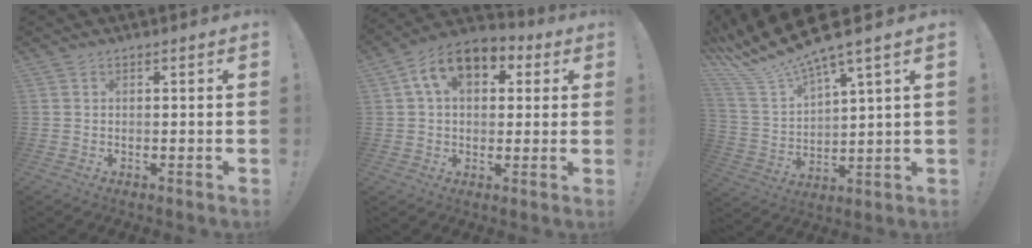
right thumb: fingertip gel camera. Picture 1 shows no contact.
{"total": 12.6, "force": [4.8, 8.2, 8.3], "torque": [-0.133, -0.005, 0.089]}
{"total": 13.4, "force": [11.2, 1.9, 7.2], "torque": [-0.160, -0.081, 0.197]}